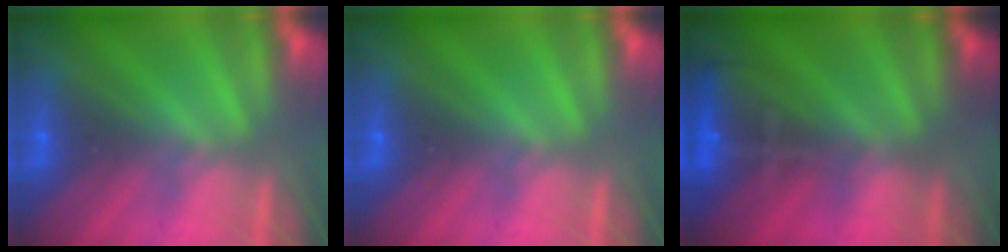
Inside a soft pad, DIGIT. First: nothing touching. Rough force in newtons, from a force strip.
{"total": 0.0}
{"total": 7.7}